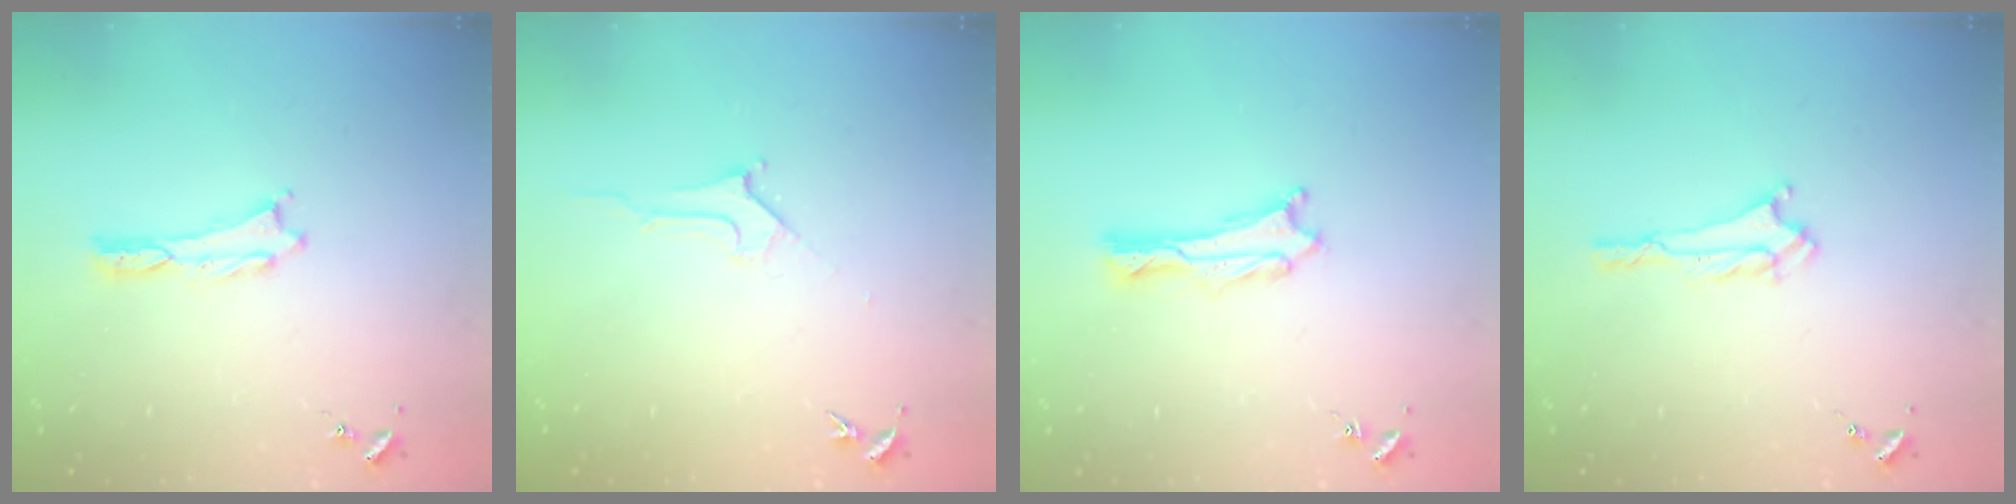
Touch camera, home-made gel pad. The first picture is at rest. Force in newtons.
{"total": 2.8, "press": 2.8, "slide": 0.4}
{"total": 0.8, "press": 0.7, "slide": 0.2}
{"total": 1.9, "press": 1.9, "slide": 0.4}